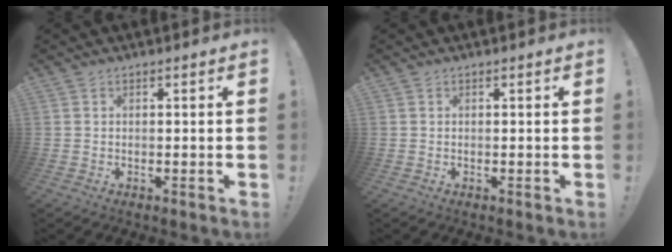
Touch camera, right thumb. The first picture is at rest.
{"total": 0.0}